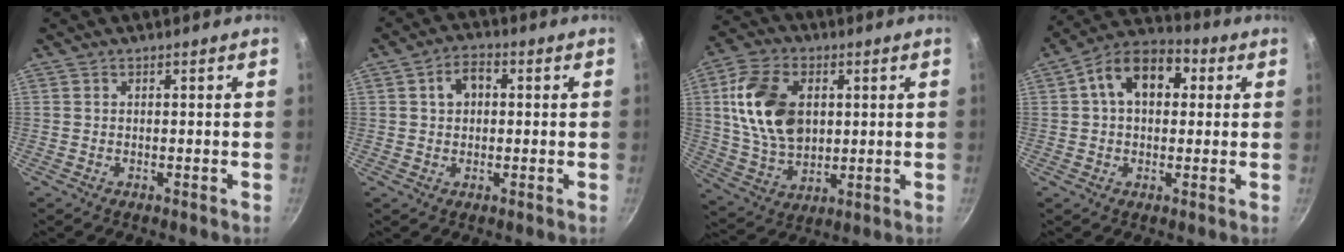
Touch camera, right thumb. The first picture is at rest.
{"total": 5.2, "force": [1.0, 3.8, 3.5], "torque": [-0.037, 0.013, 0.012]}
{"total": 17.0, "force": [3.0, 11.5, 12.1], "torque": [-0.211, -0.004, 0.061]}
{"total": 13.0, "force": [3.0, 8.7, 9.1], "torque": [-0.115, 0.026, 0.028]}